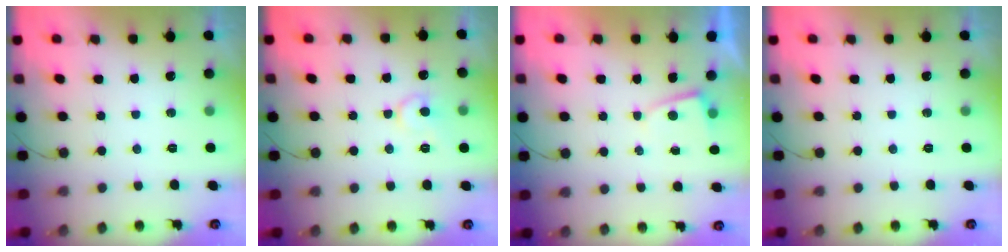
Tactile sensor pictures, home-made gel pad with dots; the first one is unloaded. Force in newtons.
{"total": 7.6, "press": 7.5, "slide": 0.8}
{"total": 1.0, "press": 1.0, "slide": 0.3}
{"total": 0.0}